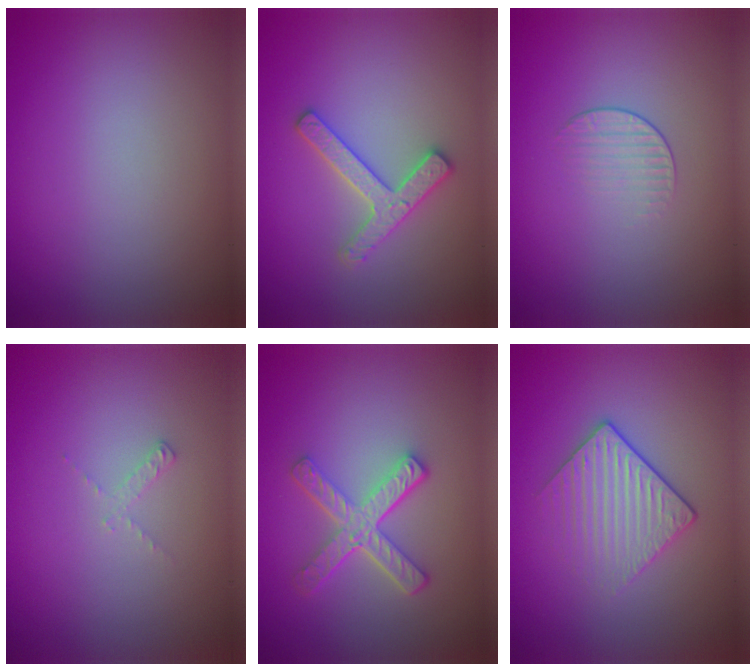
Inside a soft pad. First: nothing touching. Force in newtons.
{"total": 2.7, "press": 2.6, "slide": 0.5}
{"total": 1.2, "press": 0.4, "slide": 1.2}
{"total": 0.8, "press": 0.8, "slide": 0.1}
{"total": 4.6, "press": 3.3, "slide": 3.2}
{"total": 3.1, "press": 2.9, "slide": 1.2}